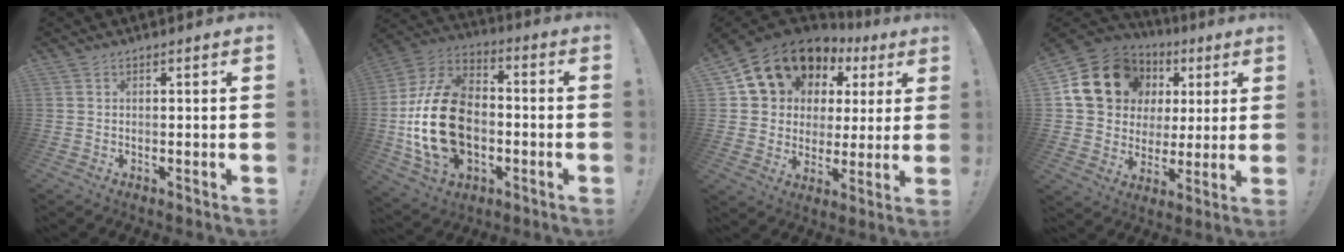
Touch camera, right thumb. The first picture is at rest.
{"total": 23.9, "force": [-3.2, 16.4, 17.1], "torque": [-0.327, 0.037, -0.038]}
{"total": 13.5, "force": [8.5, 9.7, 4.2], "torque": [-0.079, -0.056, 0.172]}
{"total": 19.2, "force": [6.9, 15.5, 9.1], "torque": [-0.151, -0.019, 0.152]}